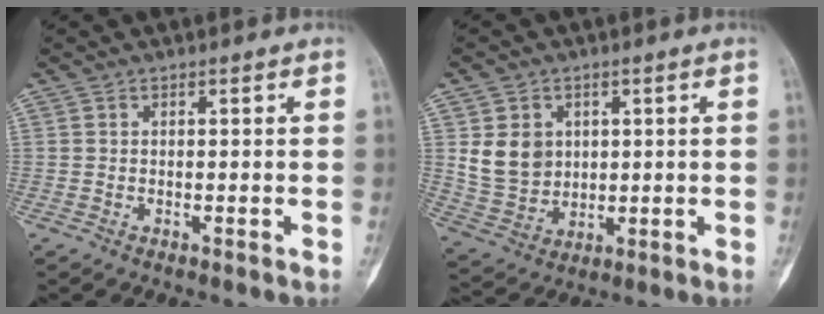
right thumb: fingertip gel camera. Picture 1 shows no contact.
{"total": 8.9, "force": [2.2, 7.4, 4.5], "torque": [-0.057, -0.011, 0.057]}